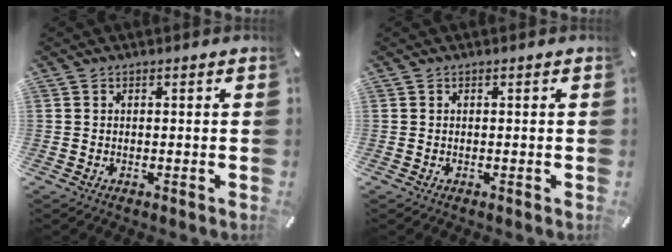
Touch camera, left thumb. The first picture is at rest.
{"total": 0.0}